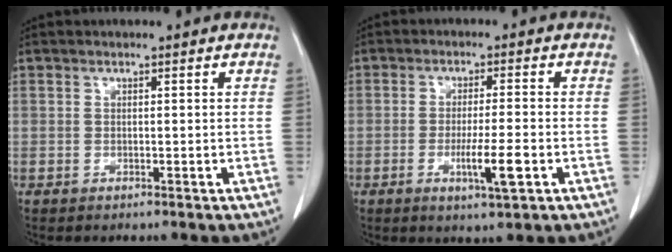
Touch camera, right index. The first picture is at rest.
{"total": 6.1, "force": [-2.1, 0.1, 5.7], "torque": [-0.099, -0.010, -0.032]}